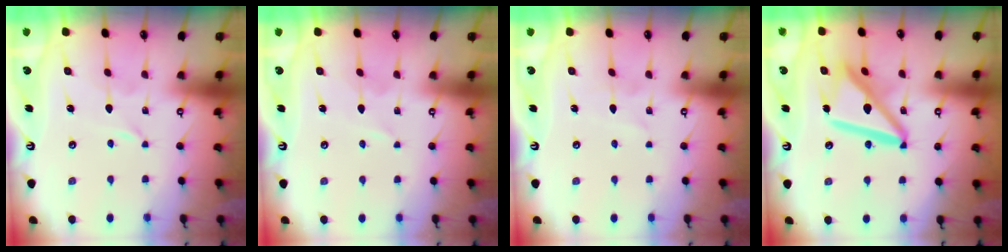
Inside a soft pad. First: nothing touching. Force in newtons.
{"total": 1.7, "press": 1.7, "slide": 0.3}
{"total": 2.5, "press": 2.5, "slide": 0.2}
{"total": 14.9, "press": 14.8, "slide": 1.5}